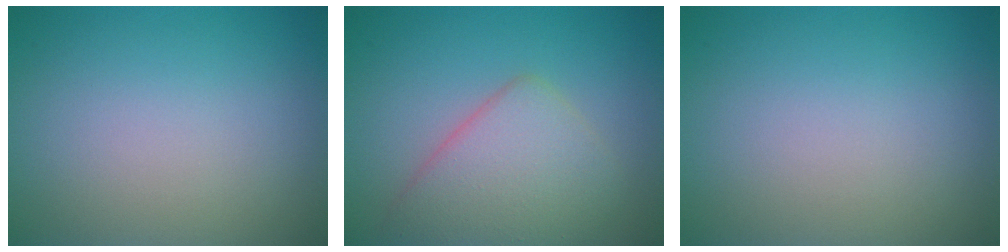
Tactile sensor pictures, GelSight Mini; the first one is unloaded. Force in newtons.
{"total": 4.8, "press": 4.8, "slide": 0.2}
{"total": 0.0}